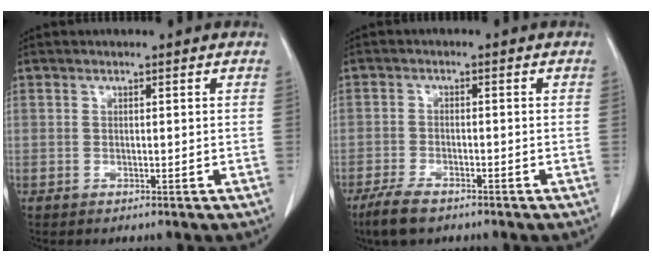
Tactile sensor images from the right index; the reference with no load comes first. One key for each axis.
{"total": 5.0, "fx": -3.8, "fy": 1.5, "fz": 3.0, "tx": -0.063, "ty": -0.008, "tz": -0.069}